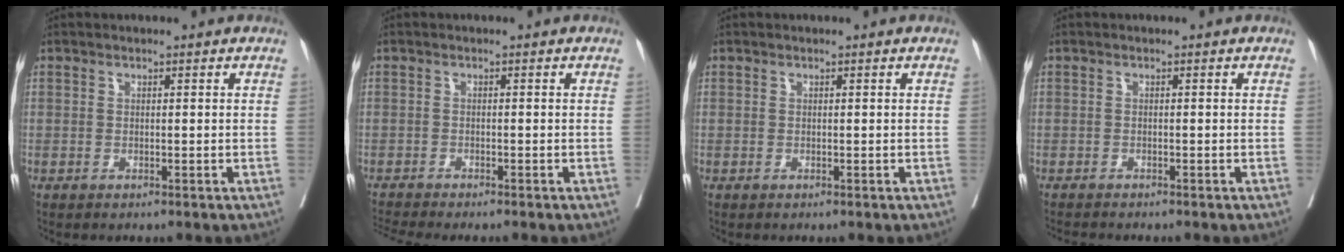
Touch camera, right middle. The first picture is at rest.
{"total": 3.8, "force": [-3.6, -0.6, 1.1], "torque": [-0.017, -0.010, -0.060]}
{"total": 0.0}
{"total": 2.2, "force": [-2.1, 0.2, 0.6], "torque": [-0.010, -0.006, -0.033]}